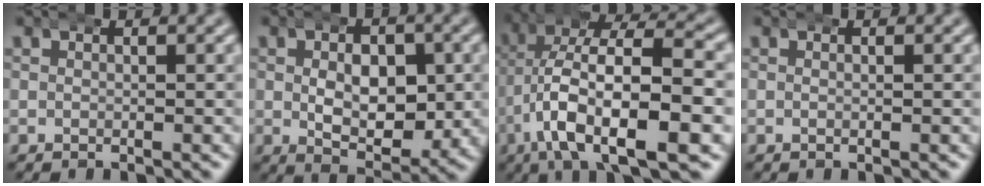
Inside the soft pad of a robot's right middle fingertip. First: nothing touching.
{"total": 7.6, "force": [0.5, 4.6, 6.0], "torque": [-0.084, -0.015, 0.011]}
{"total": 11.1, "force": [-1.1, 5.7, 9.5], "torque": [-0.171, -0.018, -0.012]}
{"total": 0.6, "force": [0.1, 0.2, 0.6], "torque": [-0.008, 0.003, -0.002]}